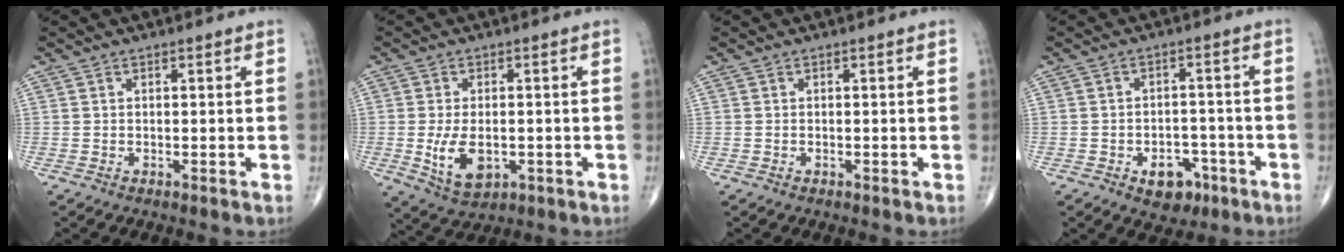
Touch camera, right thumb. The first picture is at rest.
{"total": 7.9, "force": [-1.5, 4.6, 6.2], "torque": [-0.106, -0.007, -0.014]}
{"total": 0.0}
{"total": 6.8, "force": [-3.5, 4.6, 3.6], "torque": [-0.020, 0.029, -0.044]}